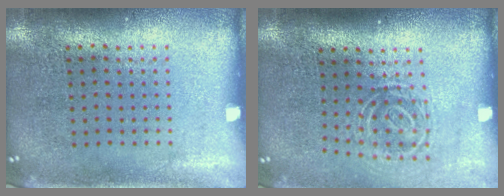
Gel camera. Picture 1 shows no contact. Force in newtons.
{"total": 1.6, "press": 1.1, "slide": 1.2}